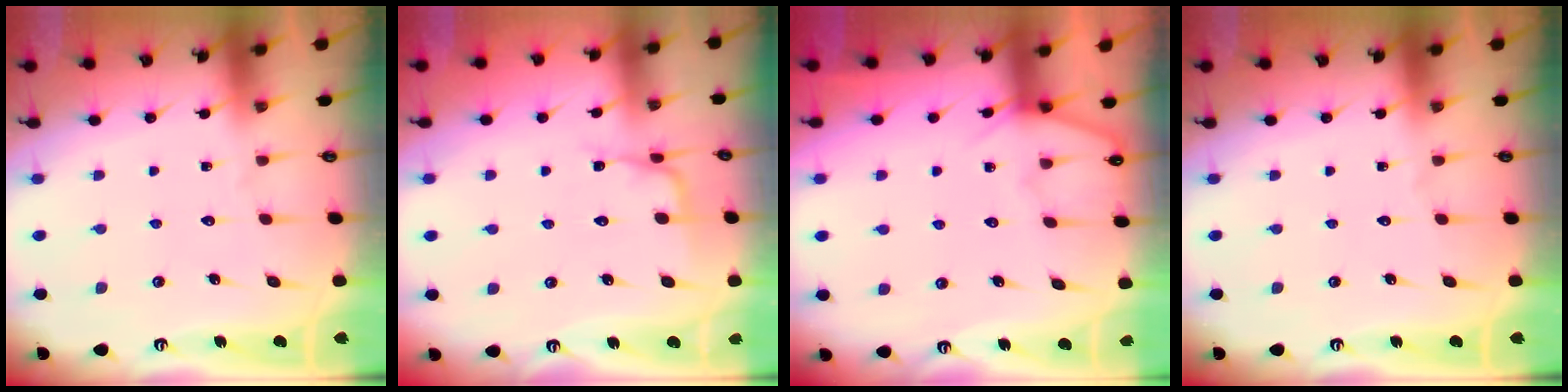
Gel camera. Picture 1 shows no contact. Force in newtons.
{"total": 2.8, "press": 2.8, "slide": 0.4}
{"total": 6.5, "press": 6.4, "slide": 0.6}
{"total": 0.0}